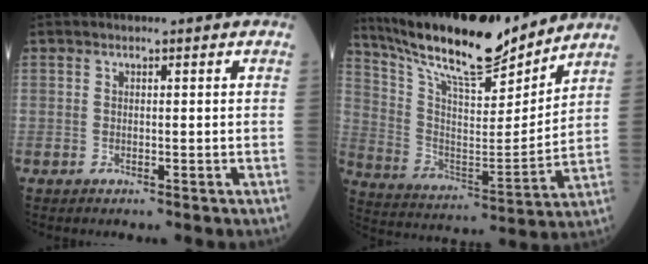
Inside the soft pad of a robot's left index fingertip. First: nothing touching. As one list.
[{"total": 19.0, "force": [16.6, 2.6, 8.7], "torque": [-0.166, -0.007, 0.292]}]